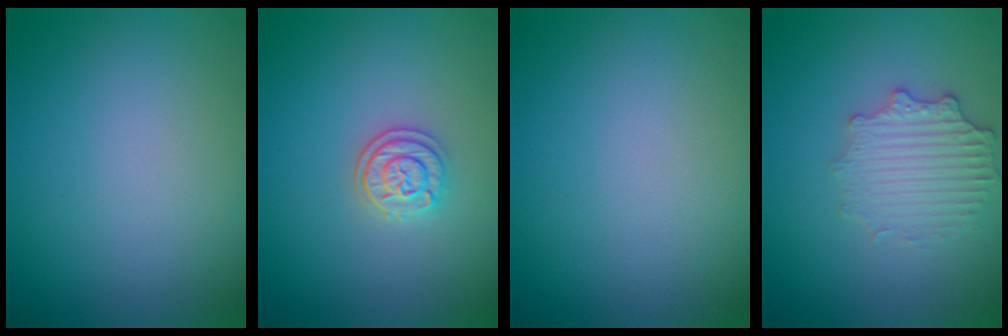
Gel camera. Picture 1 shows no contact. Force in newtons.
{"total": 2.4, "press": 2.1, "slide": 1.1}
{"total": 0.0}
{"total": 2.6, "press": 2.5, "slide": 0.9}